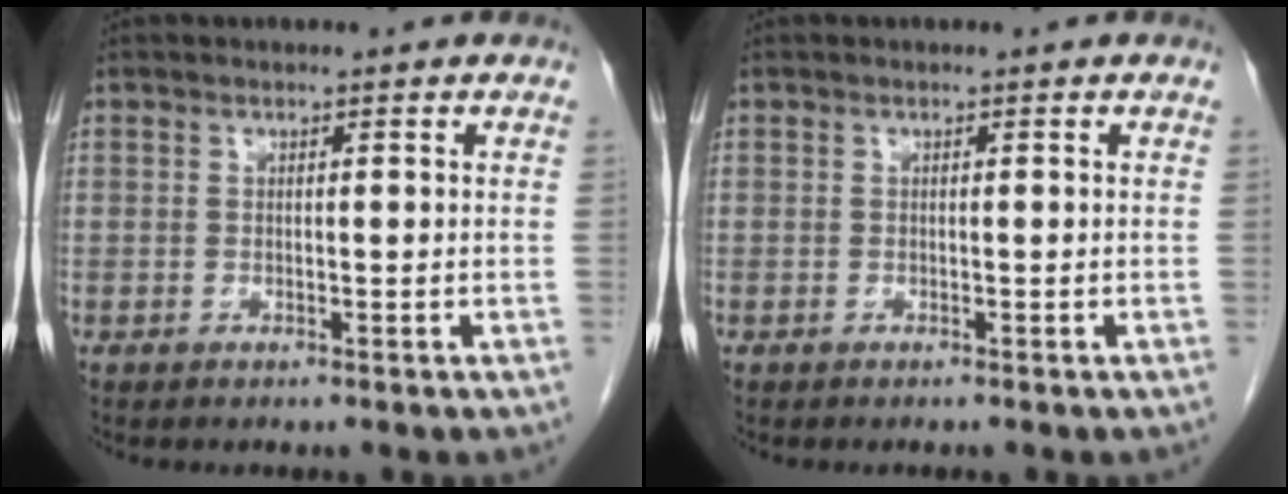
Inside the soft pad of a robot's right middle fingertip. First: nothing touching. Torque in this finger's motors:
{"motor_torque": [-0.05, -0.15, 0.00, -0.01]}